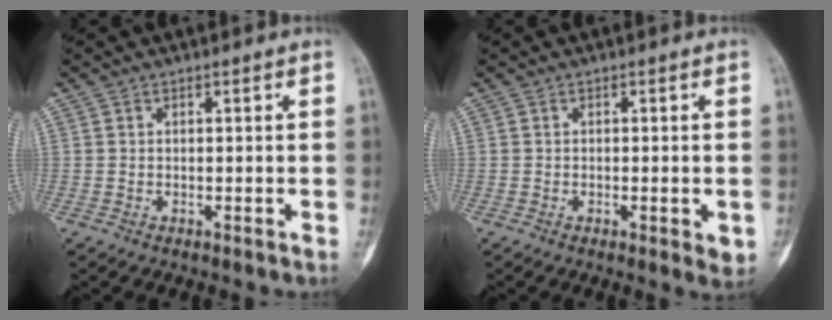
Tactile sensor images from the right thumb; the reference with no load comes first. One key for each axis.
{"total": 3.3, "fx": -0.9, "fy": 1.2, "fz": 2.9, "tx": -0.027, "ty": -0.005, "tz": -0.010}